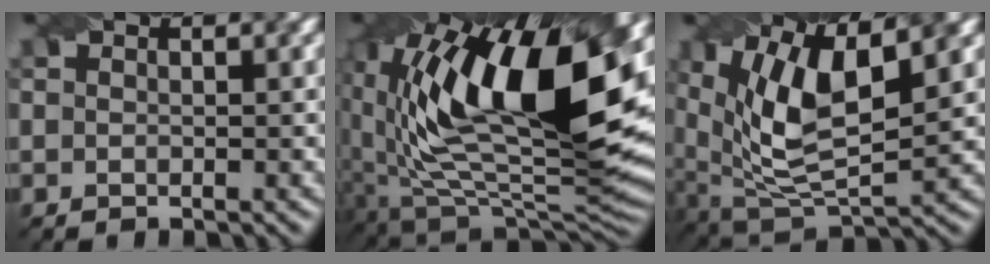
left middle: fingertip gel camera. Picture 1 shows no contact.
{"total": 17.1, "force": [5.6, 8.3, 13.9], "torque": [-0.250, -0.001, 0.093]}
{"total": 10.9, "force": [3.6, 4.6, 9.2], "torque": [-0.172, 0.001, 0.065]}